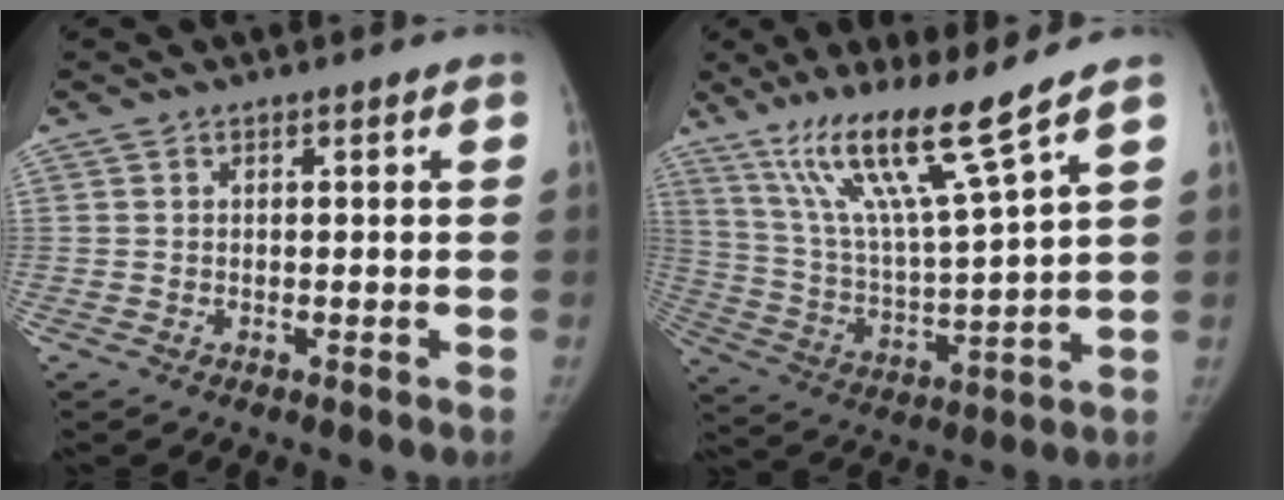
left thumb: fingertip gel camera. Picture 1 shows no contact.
{"total": 15.8, "force": [10.8, -0.2, 11.5], "torque": [-0.204, -0.060, 0.207]}